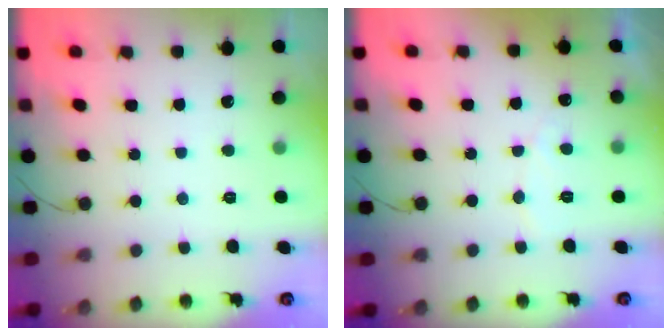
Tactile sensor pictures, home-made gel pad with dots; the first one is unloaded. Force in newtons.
{"total": 4.2, "press": 4.2, "slide": 0.2}